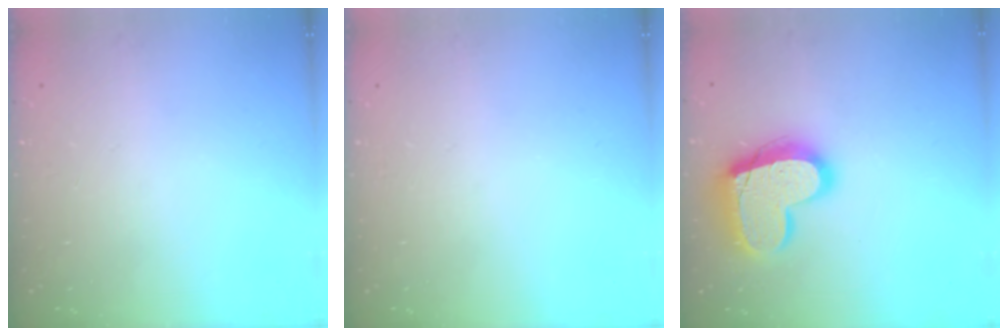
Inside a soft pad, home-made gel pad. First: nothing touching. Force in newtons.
{"total": 0.0}
{"total": 17.6, "press": 17.6, "slide": 1.2}